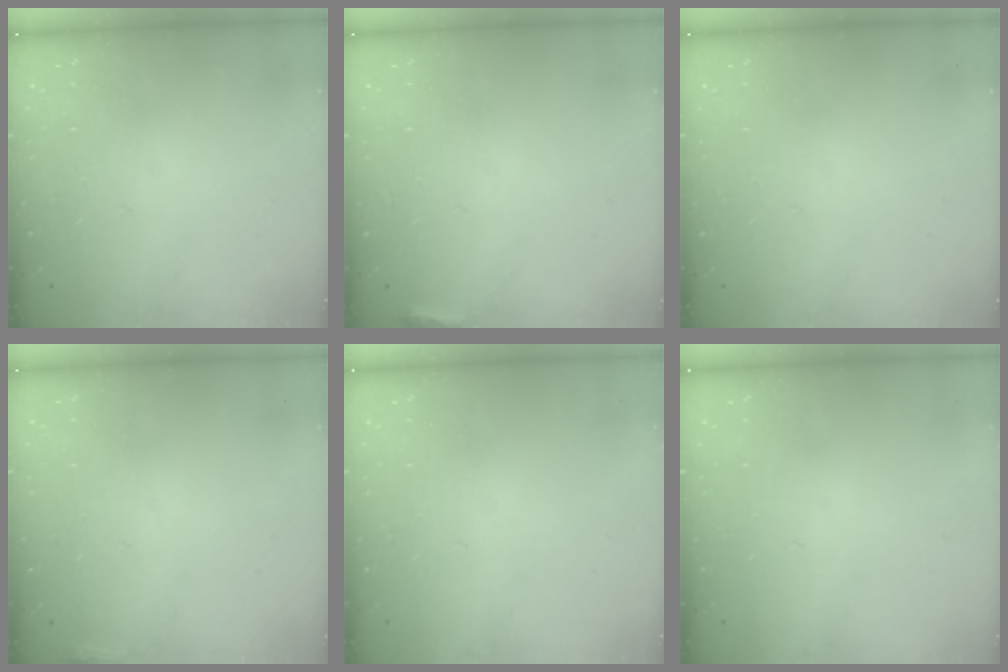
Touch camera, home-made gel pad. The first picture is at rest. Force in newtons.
{"total": 4.5, "press": 4.4, "slide": 1.1}
{"total": 0.0}
{"total": 2.9, "press": 2.6, "slide": 1.1}
{"total": 0.0}
{"total": 0.0}